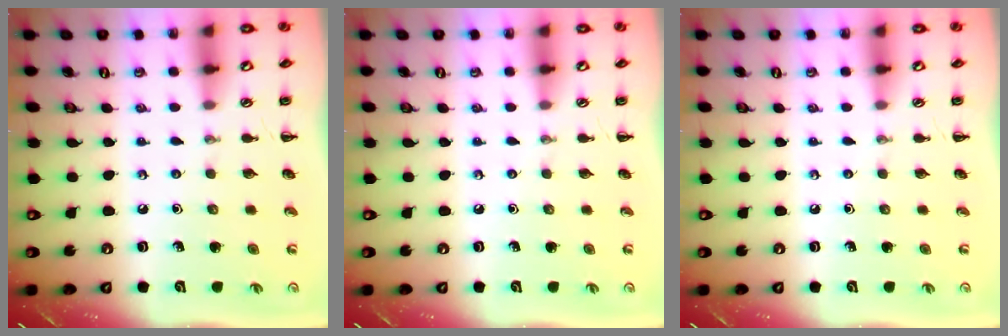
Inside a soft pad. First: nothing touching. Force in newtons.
{"total": 0.0}
{"total": 0.0}